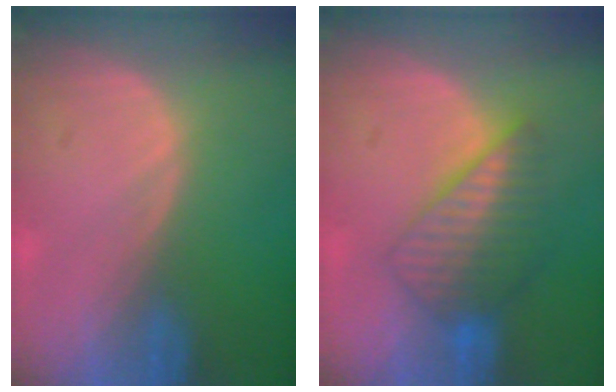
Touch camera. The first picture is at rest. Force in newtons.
{"total": 6.3, "press": 6.3, "slide": 0.2}